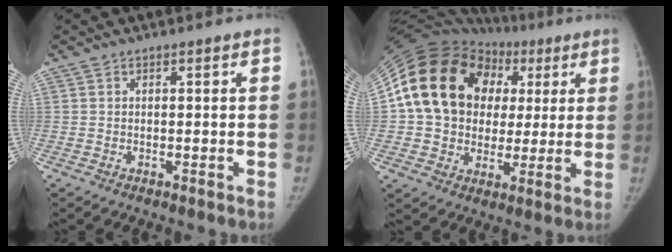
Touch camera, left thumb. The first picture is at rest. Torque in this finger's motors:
{"motor_torque": [1.14, 1.33, 1.51, -1.26, 0.24]}